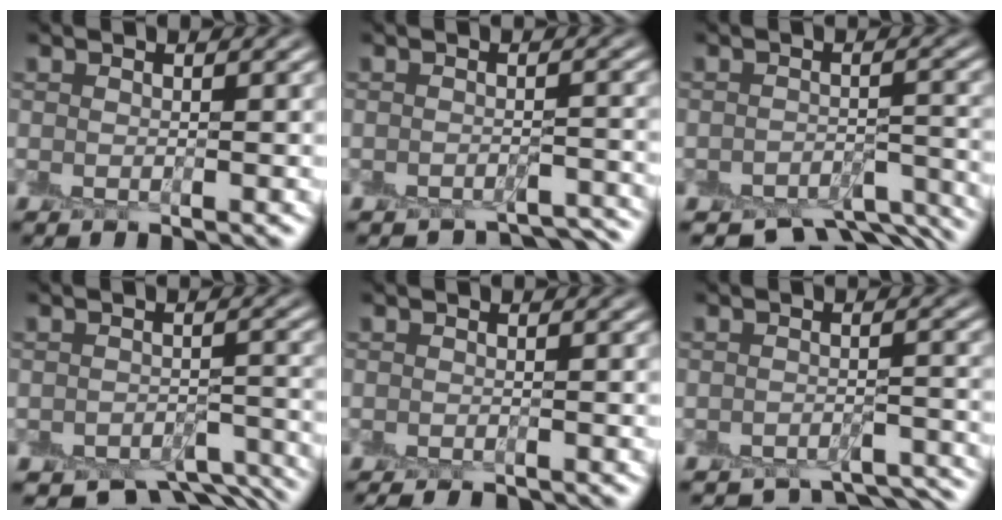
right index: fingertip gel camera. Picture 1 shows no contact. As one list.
[{"total": 4.1, "force": [-3.8, 1.3, 0.9], "torque": [-0.007, 0.004, -0.037]}, {"total": 6.7, "force": [-5.8, 2.3, 2.5], "torque": [-0.028, -0.014, -0.070]}, {"total": 7.3, "force": [-6.0, 3.1, 2.9], "torque": [-0.027, -0.018, -0.065]}, {"total": 1.8, "force": [-1.6, 0.5, 0.4], "torque": [-0.004, -0.005, -0.025]}, {"total": 4.8, "force": [-4.3, 1.5, 1.4], "torque": [-0.019, -0.002, -0.048]}]